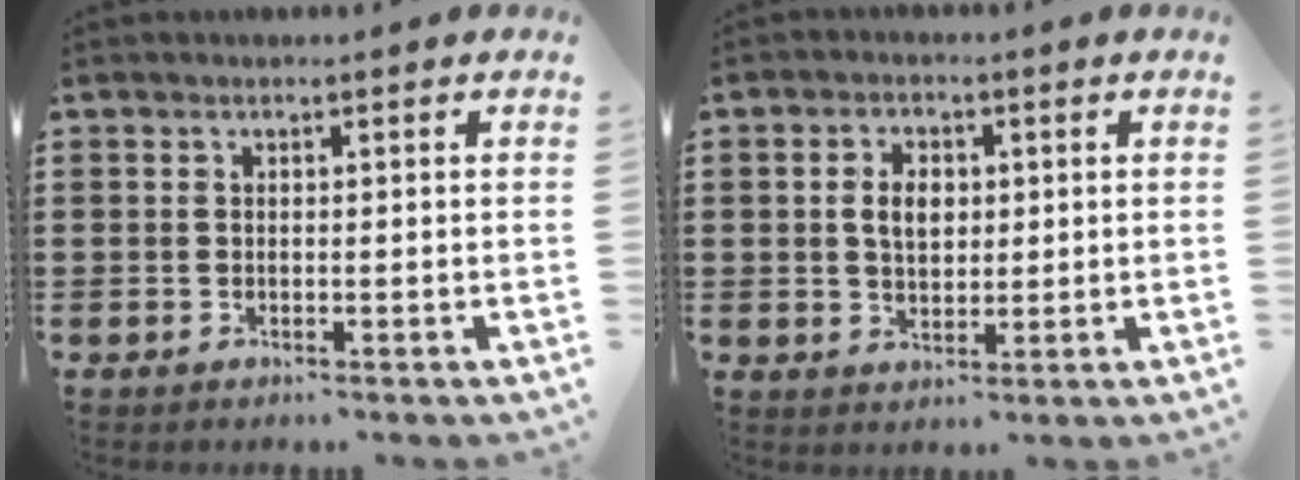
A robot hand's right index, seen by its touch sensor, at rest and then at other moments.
{"total": 4.0, "force": [0.5, 2.6, 3.0], "torque": [-0.057, 0.008, 0.005]}